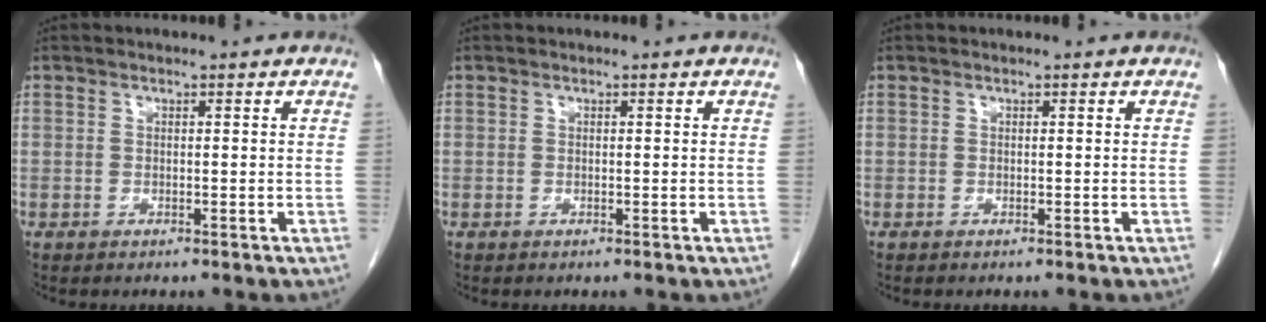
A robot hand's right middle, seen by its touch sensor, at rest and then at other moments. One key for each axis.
{"total": 0.0}
{"total": 0.0}